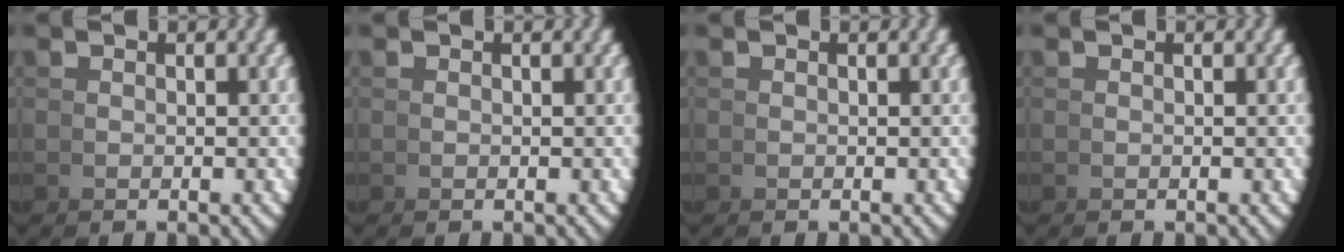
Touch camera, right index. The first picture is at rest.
{"total": 0.0}
{"total": 0.0}
{"total": 0.0}